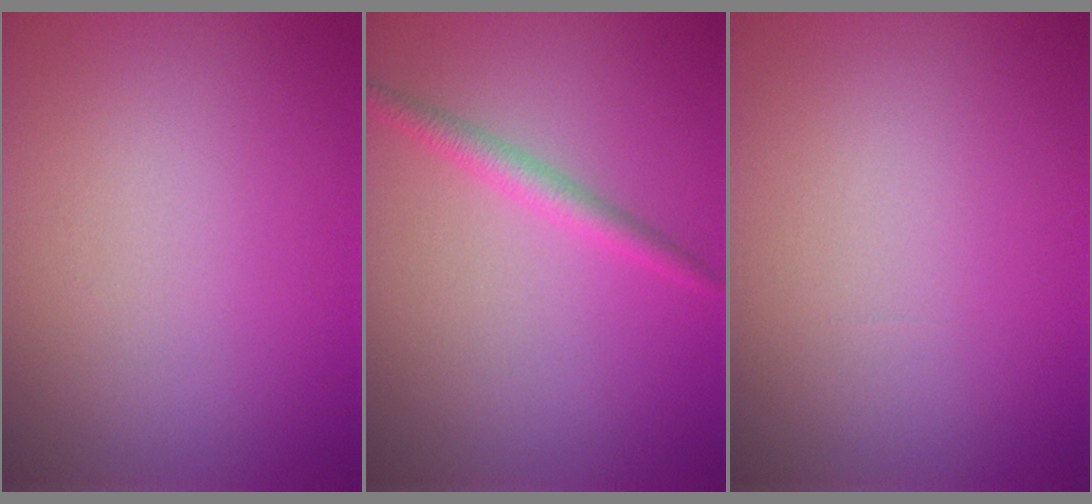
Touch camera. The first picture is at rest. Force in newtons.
{"total": 2.0, "press": 2.0, "slide": 0.1}
{"total": 0.0}